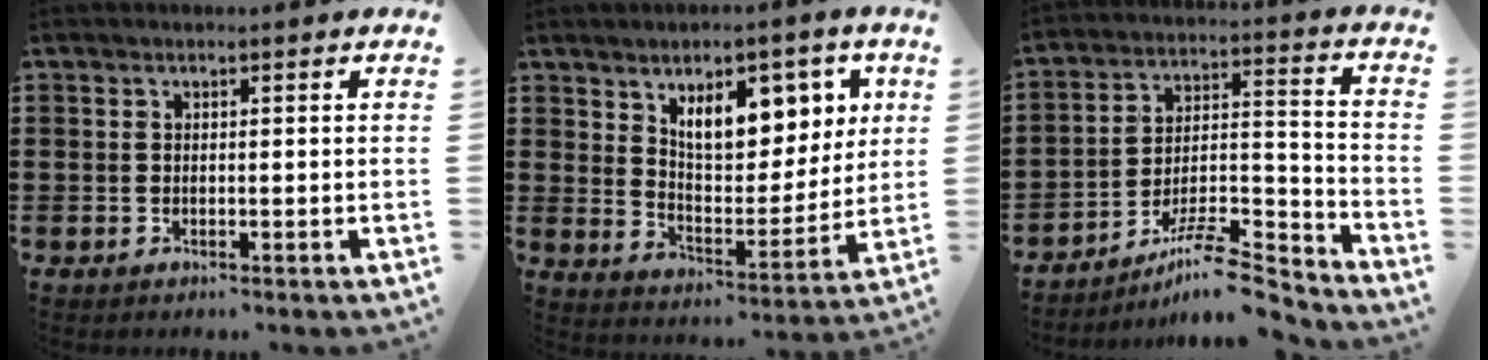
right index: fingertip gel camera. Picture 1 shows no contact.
{"total": 10.1, "force": [5.6, 5.1, 6.7], "torque": [-0.113, -0.012, 0.095]}
{"total": 9.8, "force": [-8.3, 1.6, 4.8], "torque": [-0.068, 0.021, -0.155]}